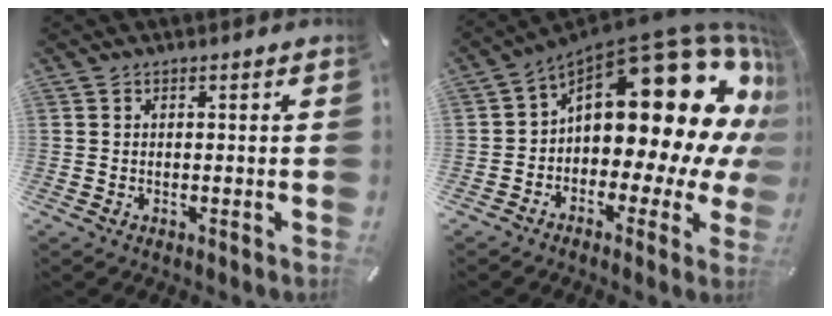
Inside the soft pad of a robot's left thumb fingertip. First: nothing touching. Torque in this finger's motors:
{"motor_torque": [1.34, 1.77, 2.17, 0.60, 0.44]}